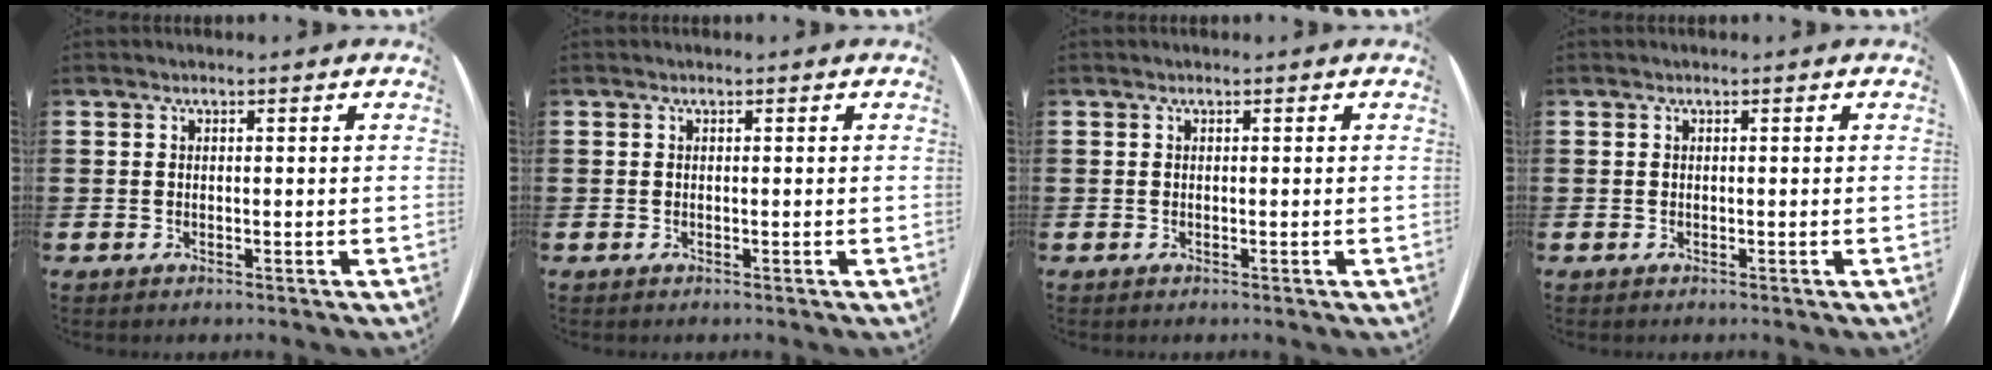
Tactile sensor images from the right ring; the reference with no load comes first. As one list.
[{"total": 0.0}, {"total": 0.0}, {"total": 0.0}]